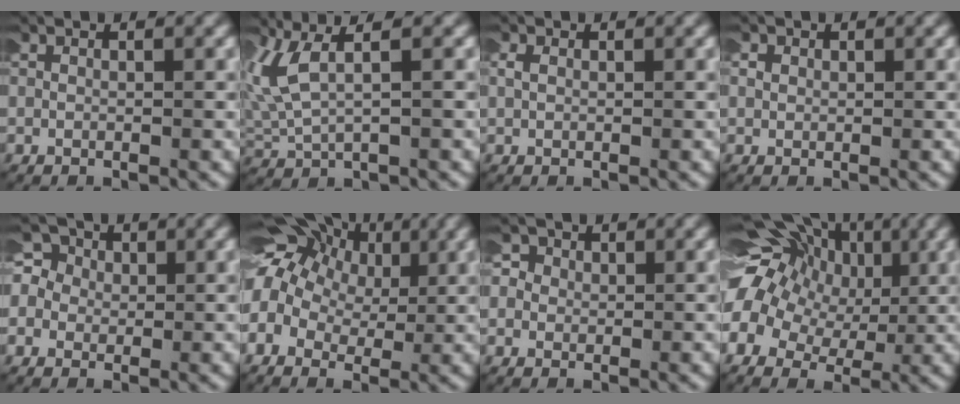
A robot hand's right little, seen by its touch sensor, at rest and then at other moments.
{"total": 4.3, "force": [1.6, 2.0, 3.4], "torque": [-0.091, 0.007, 0.034]}
{"total": 0.6, "force": [0.4, 0.2, 0.3], "torque": [-0.006, 0.001, 0.010]}
{"total": 0.8, "force": [0.4, 0.7, 0.1], "torque": [-0.008, 0.001, 0.005]}
{"total": 6.5, "force": [1.0, 5.9, 2.6], "torque": [-0.077, -0.003, 0.003]}
{"total": 11.3, "force": [4.1, 8.2, 6.7], "torque": [-0.130, 0.017, 0.048]}
{"total": 4.1, "force": [0.6, 3.9, 1.4], "torque": [-0.042, 0.003, -0.006]}
{"total": 12.9, "force": [3.3, 10.2, 7.3], "torque": [-0.163, 0.008, 0.044]}